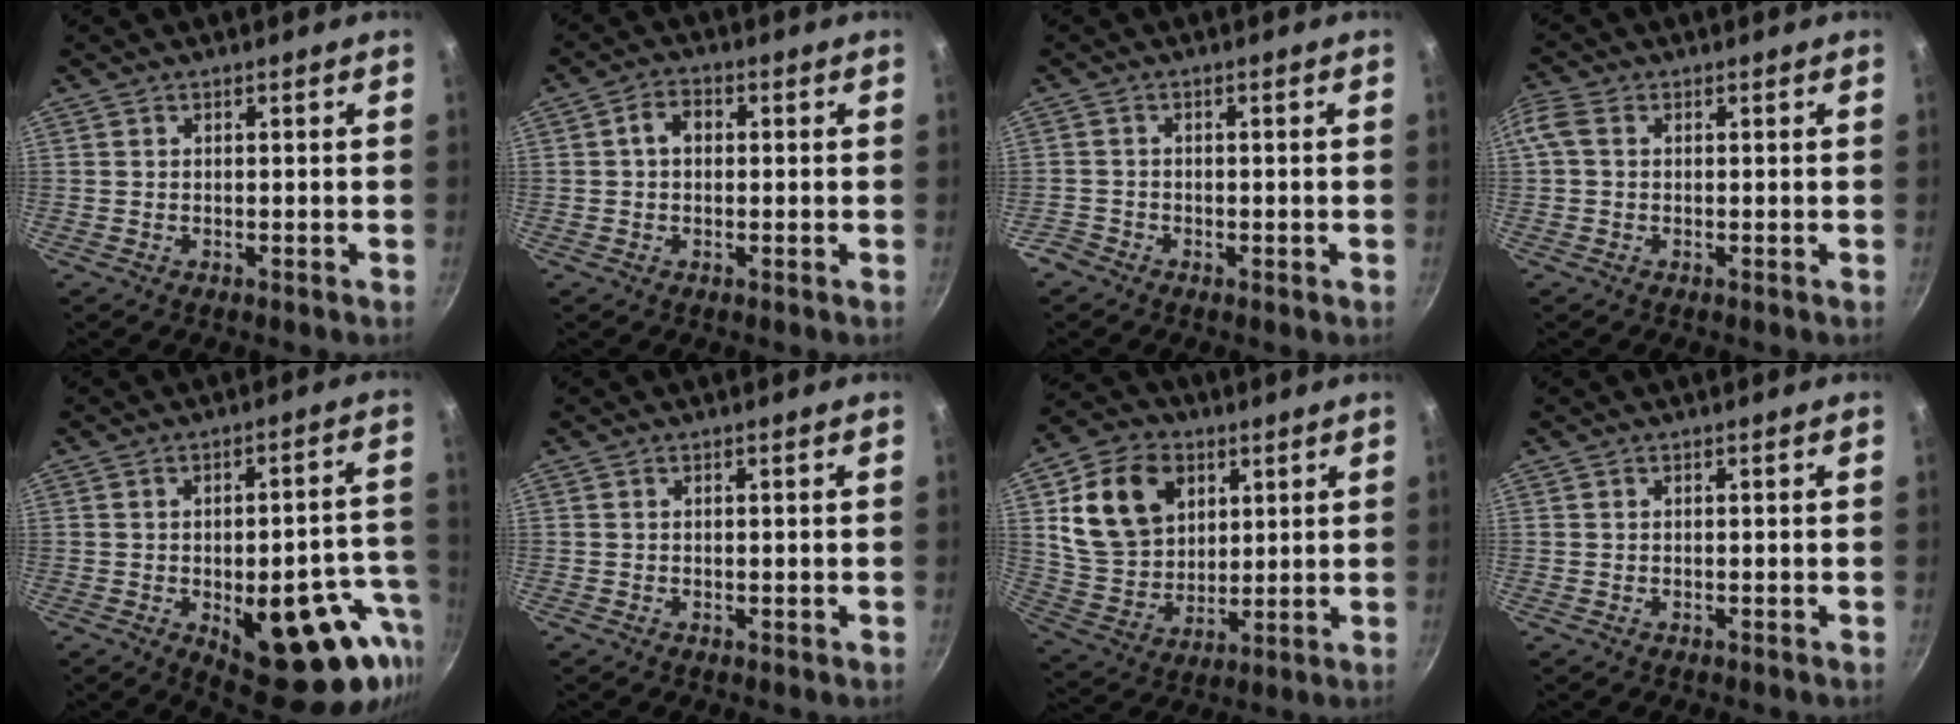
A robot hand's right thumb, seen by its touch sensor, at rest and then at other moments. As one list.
[{"total": 4.0, "force": [0.4, 3.0, 2.7], "torque": [-0.033, 0.010, 0.000]}, {"total": 2.2, "force": [-1.6, 1.5, 0.3], "torque": [-0.002, 0.013, -0.030]}, {"total": 3.4, "force": [0.6, 2.5, 2.3], "torque": [-0.052, 0.011, 0.004]}, {"total": 21.2, "force": [-6.9, 9.4, 17.7], "torque": [-0.162, 0.017, -0.077]}, {"total": 0.0}, {"total": 16.8, "force": [5.7, 12.6, 9.6], "torque": [-0.153, -0.011, 0.110]}, {"total": 0.0}]